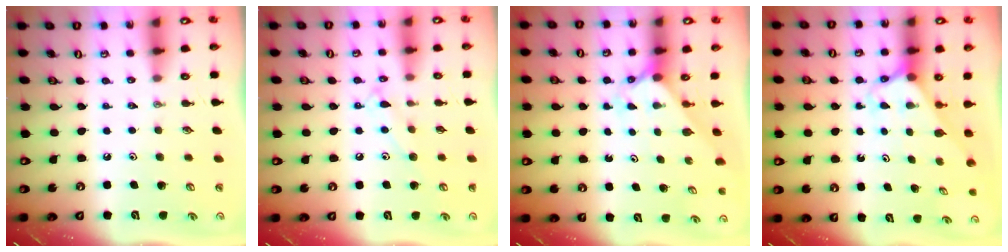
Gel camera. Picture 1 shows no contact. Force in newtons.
{"total": 8.8, "press": 8.8, "slide": 0.6}
{"total": 1.9, "press": 1.9, "slide": 0.2}
{"total": 2.6, "press": 2.6, "slide": 0.2}